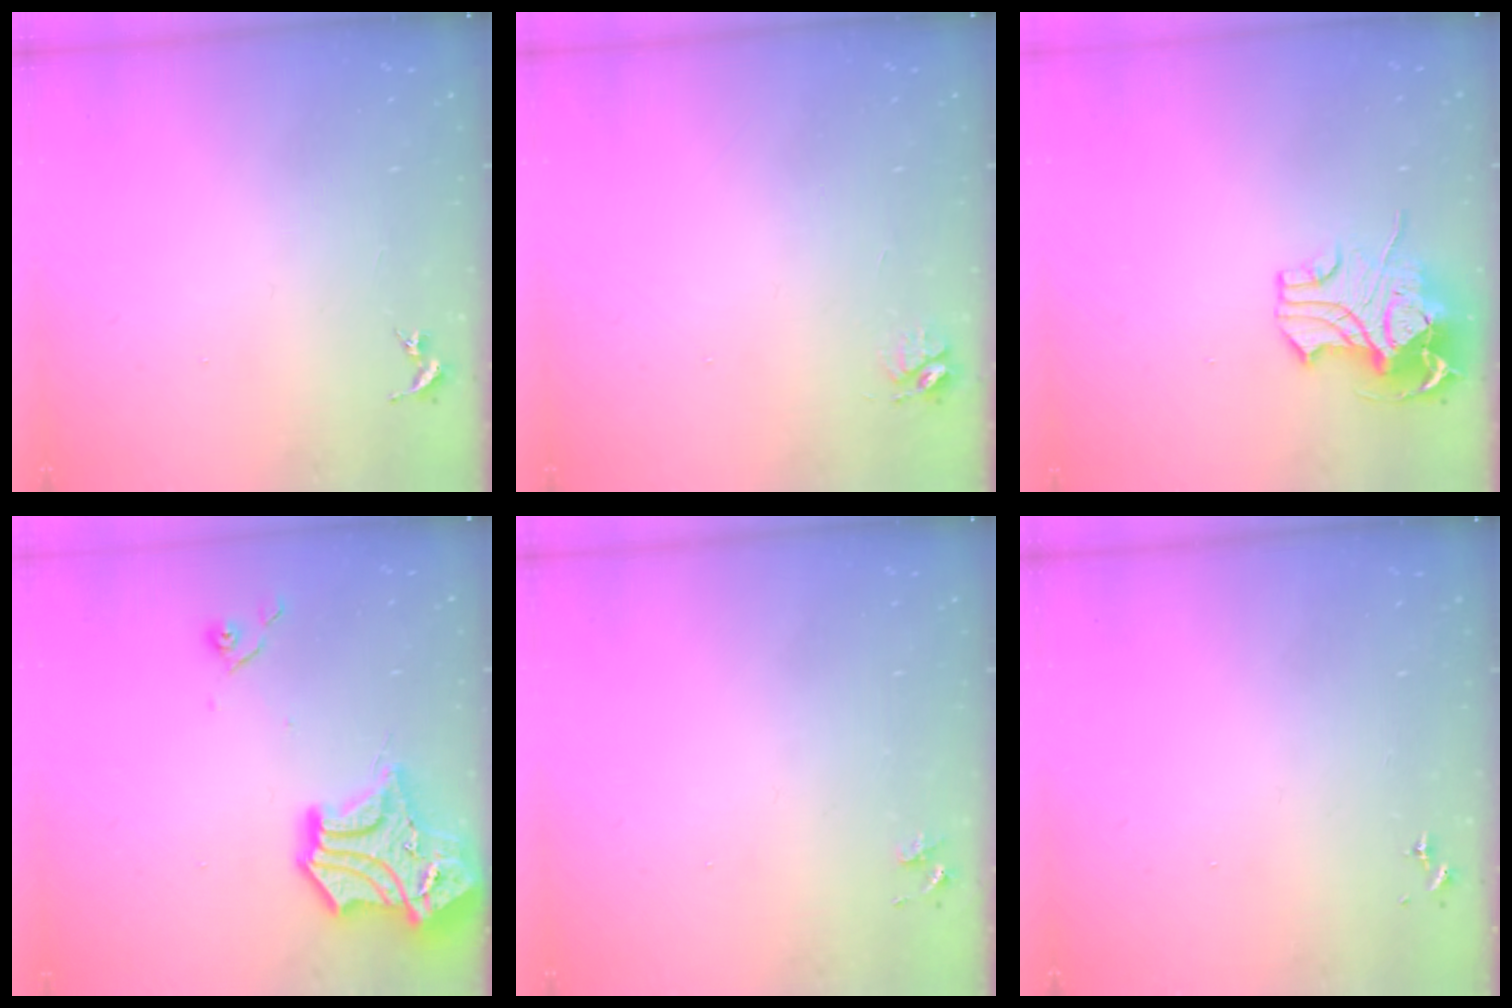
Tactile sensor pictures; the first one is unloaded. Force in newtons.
{"total": 3.9, "press": 3.9, "slide": 0.4}
{"total": 12.2, "press": 12.0, "slide": 1.9}
{"total": 19.4, "press": 19.2, "slide": 2.6}
{"total": 3.2, "press": 3.2, "slide": 0.4}
{"total": 0.0}